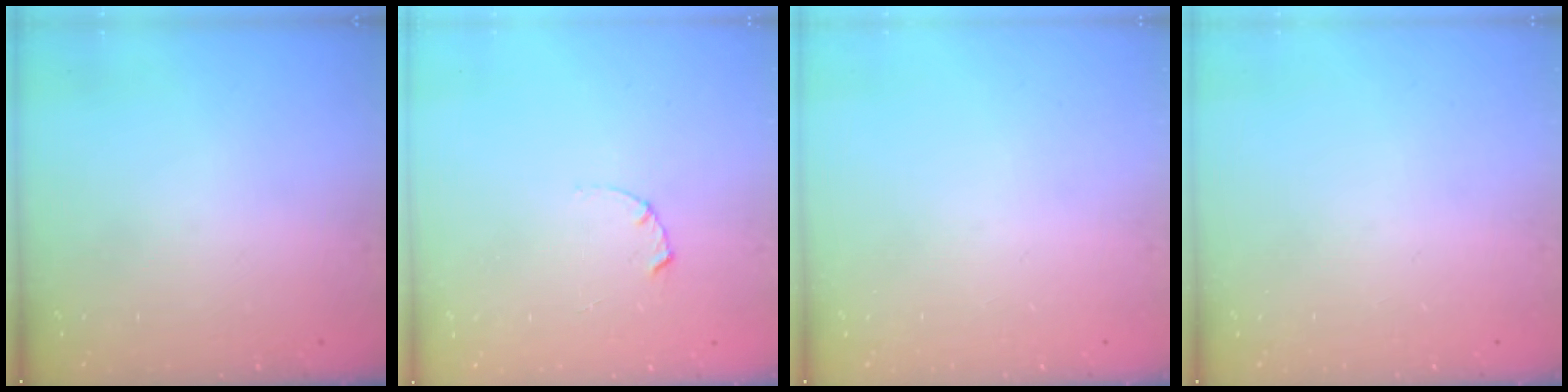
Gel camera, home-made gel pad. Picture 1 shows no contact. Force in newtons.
{"total": 1.7, "press": 1.6, "slide": 0.3}
{"total": 0.0}
{"total": 0.0}